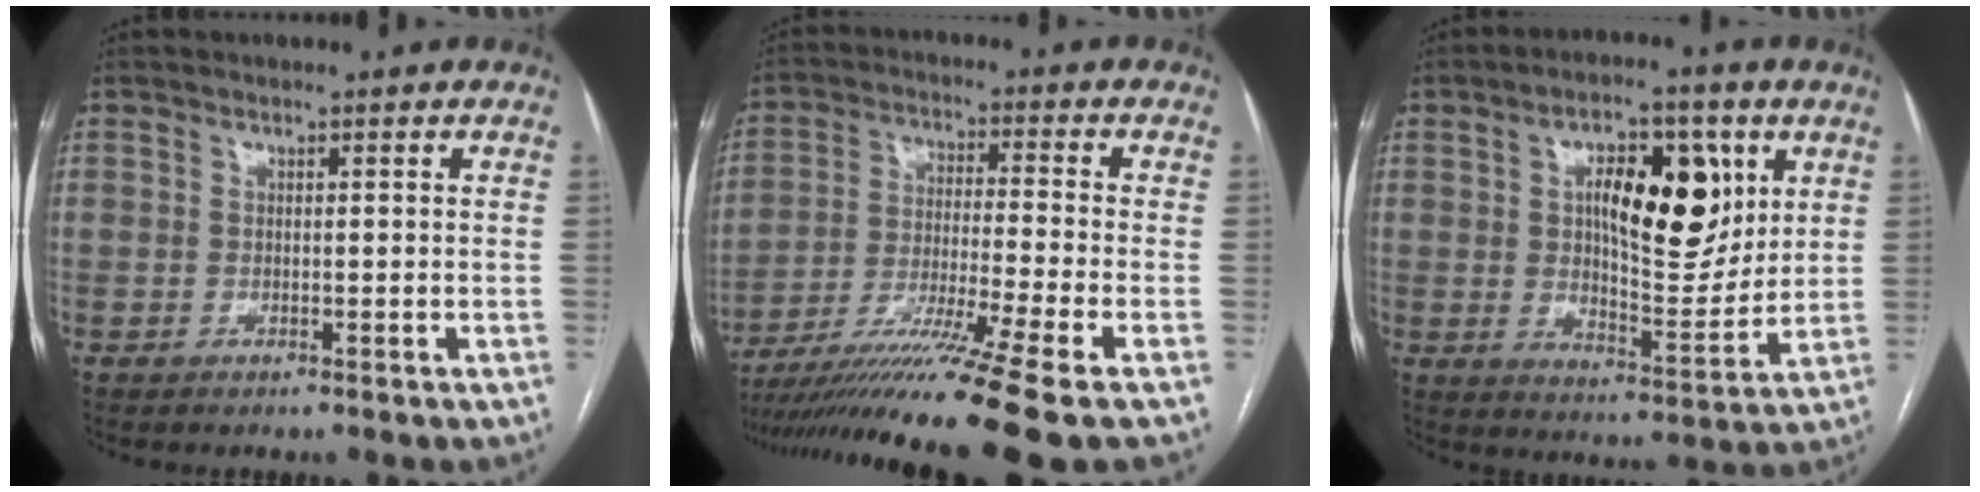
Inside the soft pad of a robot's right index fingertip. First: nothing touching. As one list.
[{"total": 16.3, "force": [-12.4, -3.0, 10.1], "torque": [-0.181, -0.036, -0.214]}, {"total": 13.9, "force": [4.4, 5.5, 12.0], "torque": [-0.185, 0.012, 0.075]}]